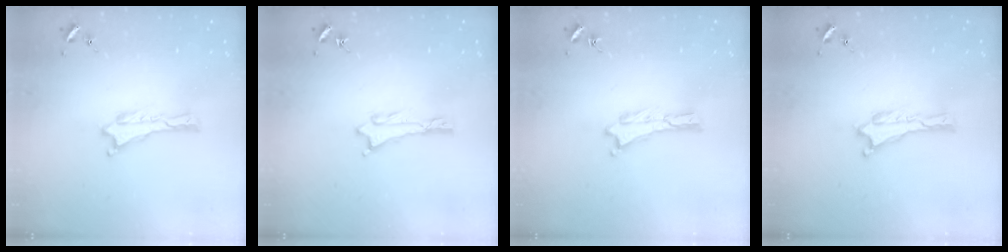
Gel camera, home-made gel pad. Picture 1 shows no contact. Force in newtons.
{"total": 0.7, "press": 0.7, "slide": 0.1}
{"total": 0.0}
{"total": 0.0}